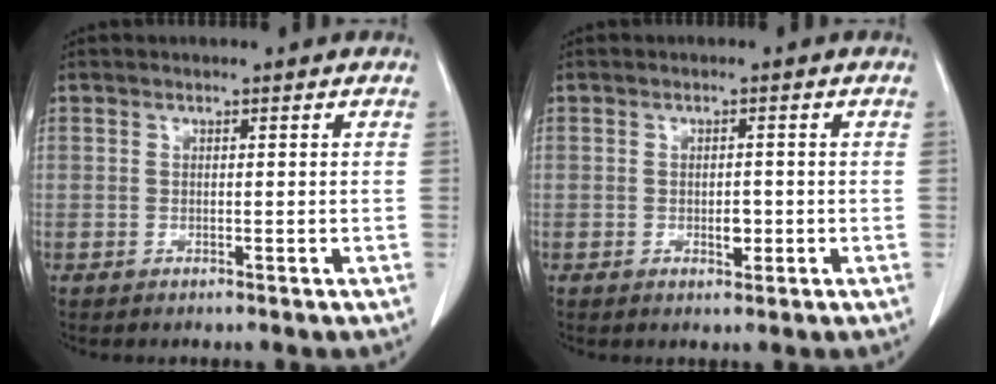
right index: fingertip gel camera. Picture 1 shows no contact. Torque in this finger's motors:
{"motor_torque": [0.20, 0.12, 0.11, 0.02]}